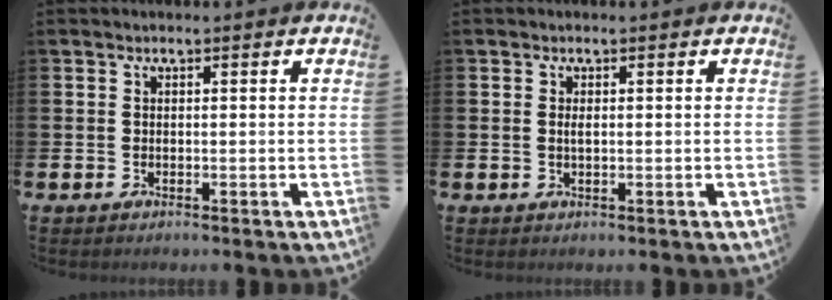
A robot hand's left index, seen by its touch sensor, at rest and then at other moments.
{"total": 0.8, "force": [0.2, 0.2, 0.7], "torque": [-0.011, -0.001, 0.001]}